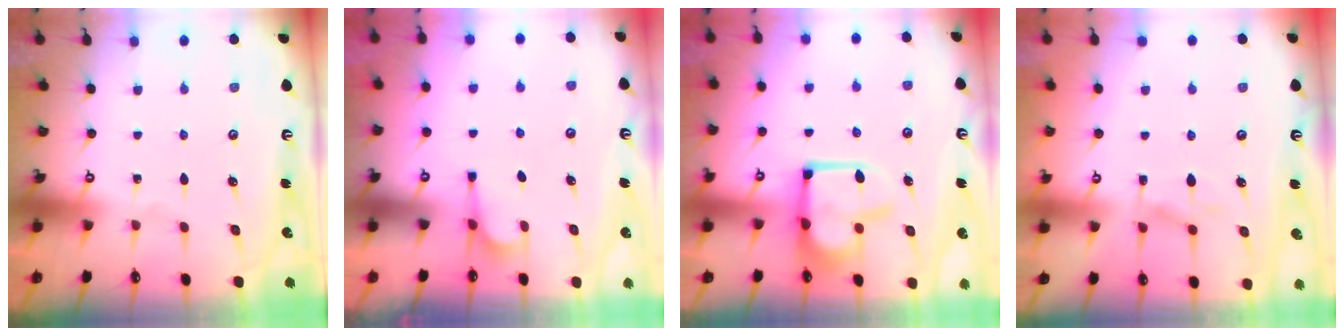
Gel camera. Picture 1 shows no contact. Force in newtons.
{"total": 2.8, "press": 2.7, "slide": 0.9}
{"total": 9.3, "press": 9.3, "slide": 1.0}
{"total": 1.3, "press": 0.1, "slide": 1.3}